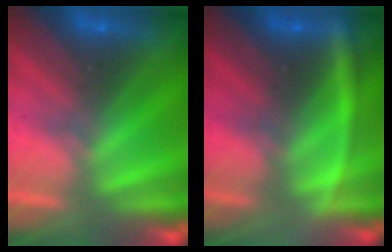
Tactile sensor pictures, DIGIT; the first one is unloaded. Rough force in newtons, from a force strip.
{"total": 3.3}